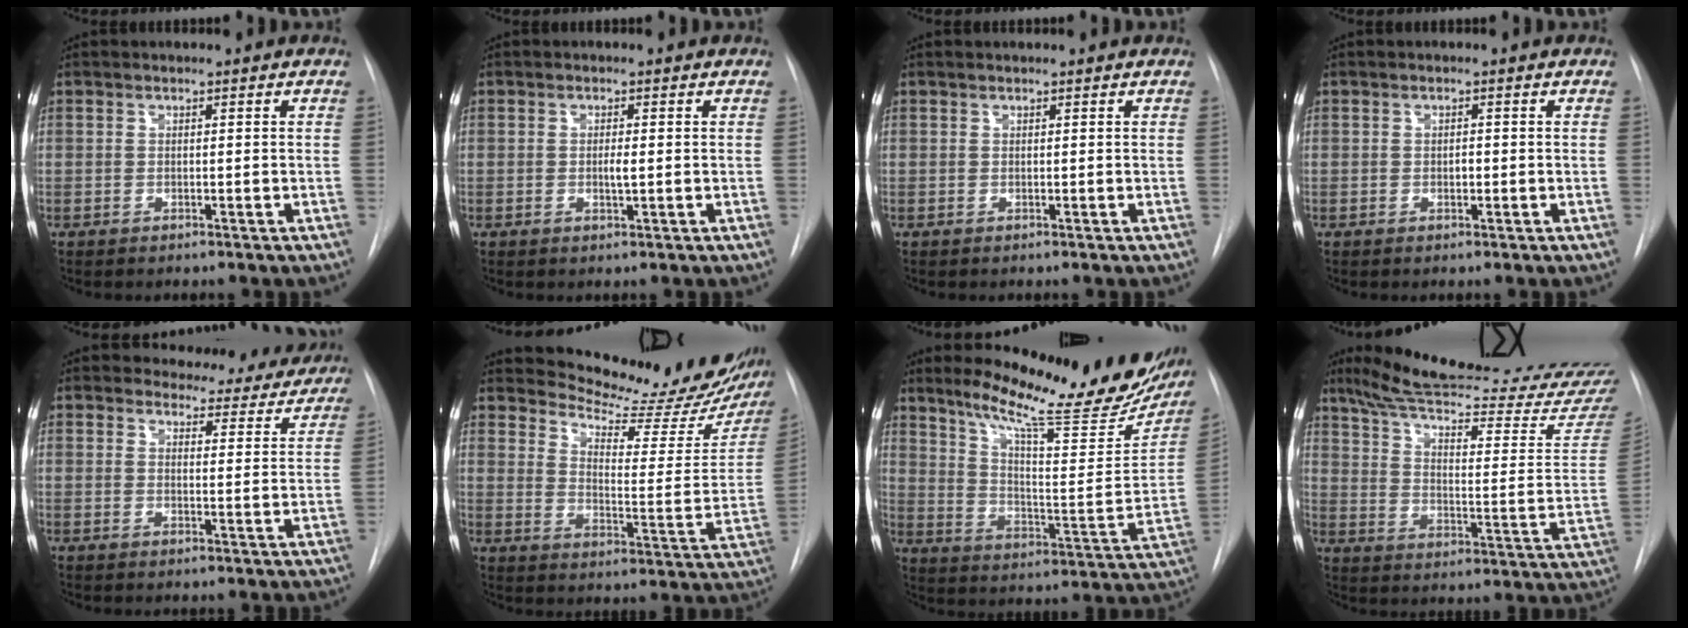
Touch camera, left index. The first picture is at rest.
{"total": 1.6, "force": [-0.9, 0.2, 1.3], "torque": [-0.025, -0.007, -0.013]}
{"total": 0.0}
{"total": 1.2, "force": [-1.0, 0.4, 0.6], "torque": [-0.009, -0.004, -0.016]}
{"total": 10.0, "force": [9.4, 3.3, 0.6], "torque": [0.025, -0.030, 0.090]}
{"total": 19.9, "force": [18.3, 3.4, 7.2], "torque": [-0.100, -0.091, 0.229]}
{"total": 23.7, "force": [19.5, 3.8, 13.0], "torque": [-0.196, -0.068, 0.261]}
{"total": 28.7, "force": [26.5, 0.5, 11.0], "torque": [-0.168, -0.117, 0.346]}